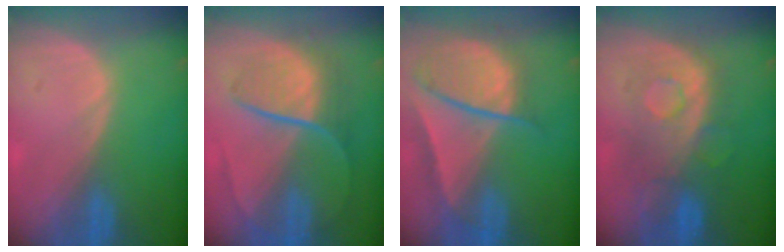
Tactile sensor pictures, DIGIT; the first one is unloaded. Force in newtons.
{"total": 9.0, "press": 7.5, "slide": 5.0}
{"total": 9.8, "press": 8.2, "slide": 5.3}
{"total": 8.6, "press": 8.4, "slide": 1.4}